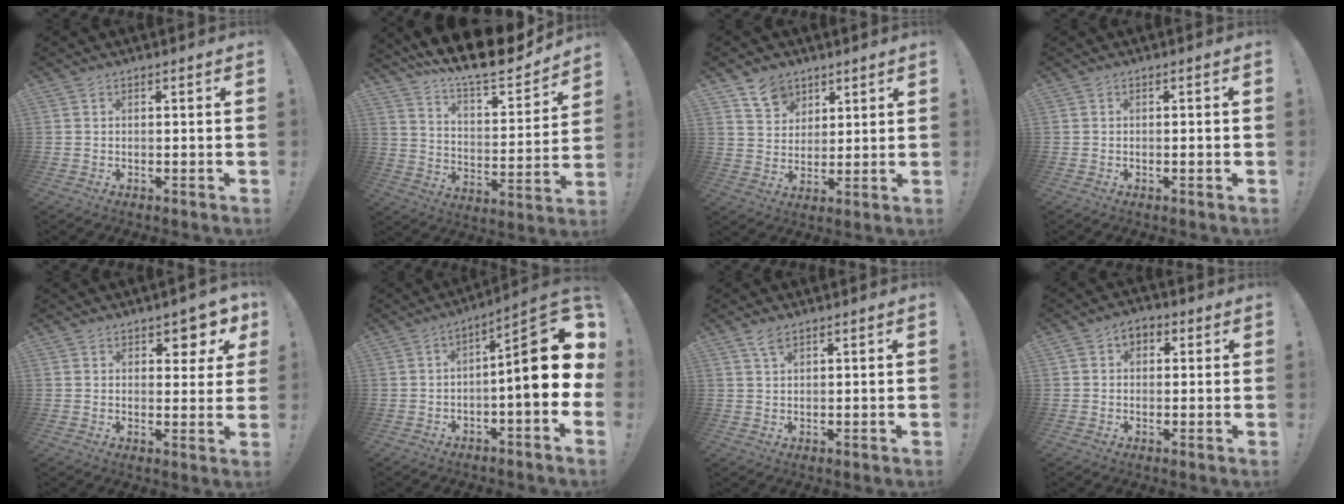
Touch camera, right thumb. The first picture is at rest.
{"total": 14.4, "force": [12.5, 2.8, 6.6], "torque": [-0.116, -0.107, 0.212]}
{"total": 8.4, "force": [5.6, 6.0, 1.7], "torque": [-0.022, -0.035, 0.108]}
{"total": 1.3, "force": [-0.3, -0.2, 1.3], "torque": [-0.015, -0.003, -0.008]}
{"total": 5.7, "force": [3.9, 2.9, 2.9], "torque": [-0.023, -0.034, 0.067]}
{"total": 16.7, "force": [0.6, 3.1, 16.4], "torque": [-0.227, -0.006, 0.006]}
{"total": 3.0, "force": [2.0, 1.0, 1.9], "torque": [-0.037, -0.002, 0.036]}
{"total": 4.2, "force": [0.8, 3.4, 2.3], "torque": [-0.028, 0.005, 0.011]}